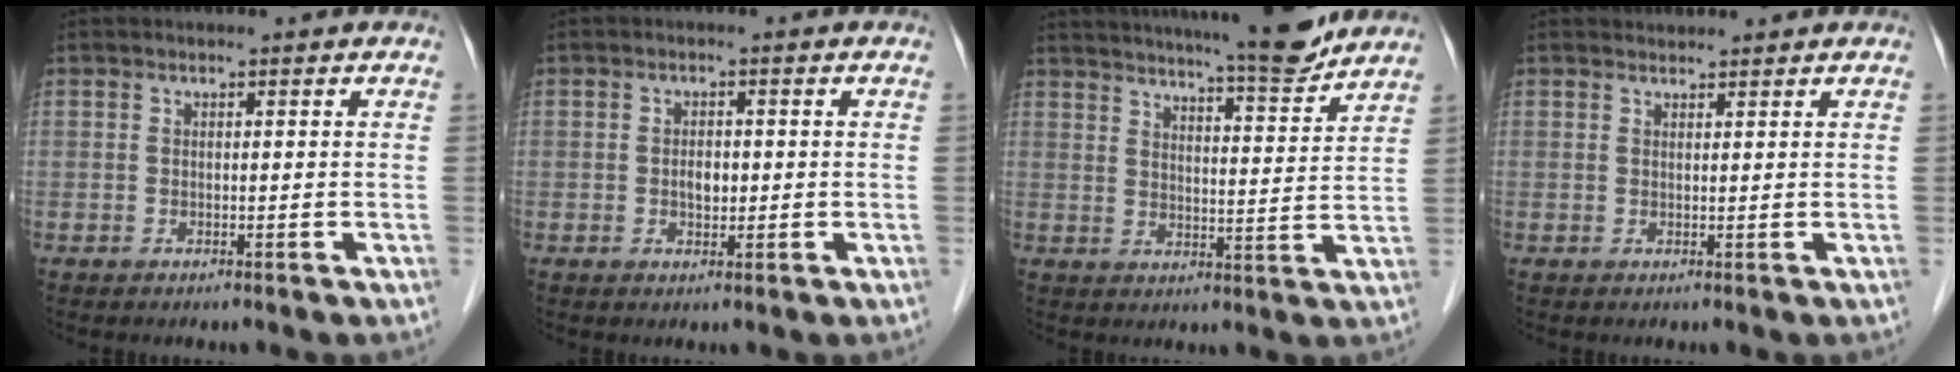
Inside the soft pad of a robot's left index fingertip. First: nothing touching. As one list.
[{"total": 2.1, "force": [-0.2, 1.3, 1.6], "torque": [-0.027, 0.001, -0.003]}, {"total": 15.1, "force": [13.6, 0.6, 6.5], "torque": [-0.100, -0.009, 0.185]}, {"total": 1.1, "force": [1.1, 0.2, -0.2], "torque": [-0.008, 0.007, 0.022]}]